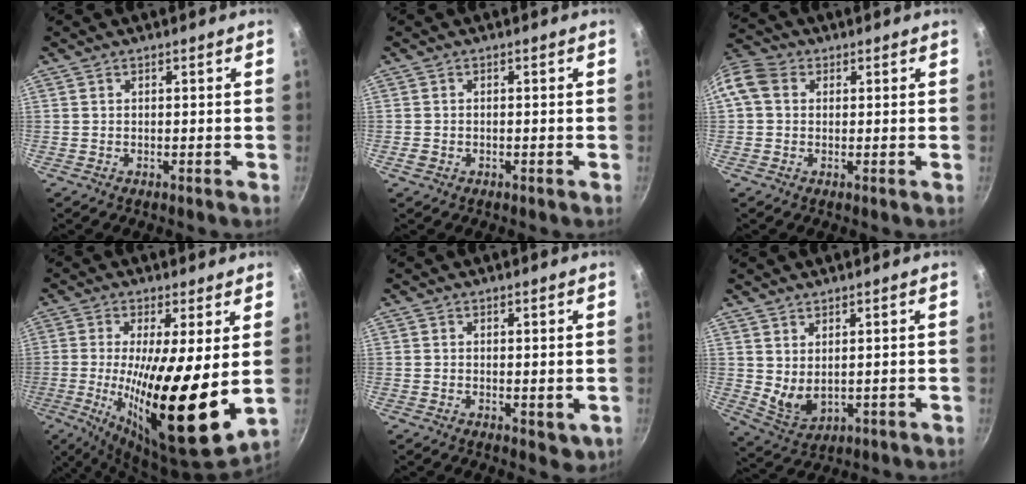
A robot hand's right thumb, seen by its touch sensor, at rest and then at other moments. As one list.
[{"total": 1.4, "force": [-0.6, 1.0, 0.8], "torque": [-0.019, 0.003, -0.010]}, {"total": 9.4, "force": [1.7, 7.7, 5.1], "torque": [-0.112, 0.026, 0.015]}, {"total": 19.4, "force": [-0.1, 4.5, 18.9], "torque": [-0.317, -0.032, -0.002]}, {"total": 2.5, "force": [0.5, 1.5, 1.9], "torque": [-0.025, -0.005, 0.009]}, {"total": 5.1, "force": [2.0, 2.8, 3.8], "torque": [-0.062, -0.031, 0.048]}]